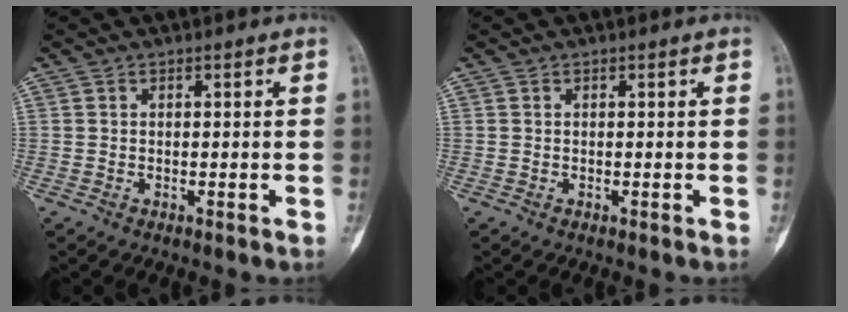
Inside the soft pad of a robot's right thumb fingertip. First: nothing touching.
{"total": 0.0}